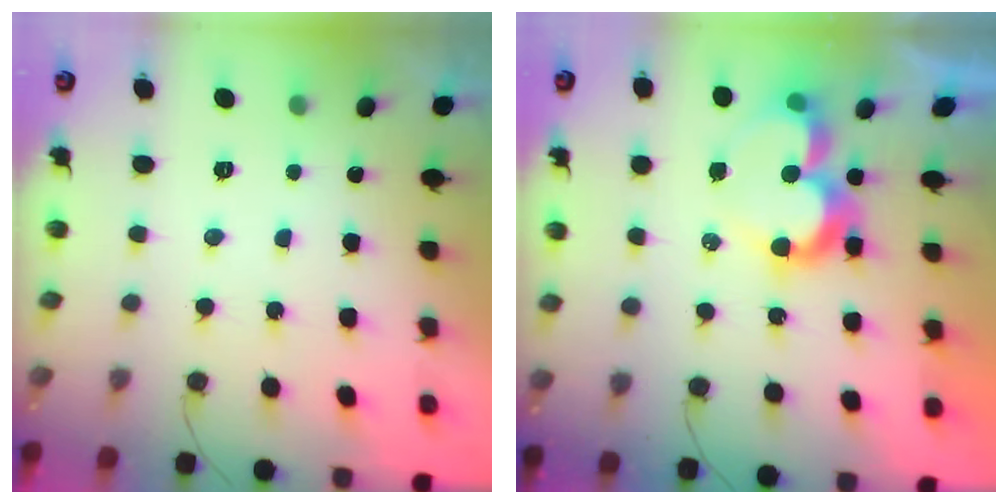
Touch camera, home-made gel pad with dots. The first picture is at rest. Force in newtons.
{"total": 11.1, "press": 11.0, "slide": 1.0}